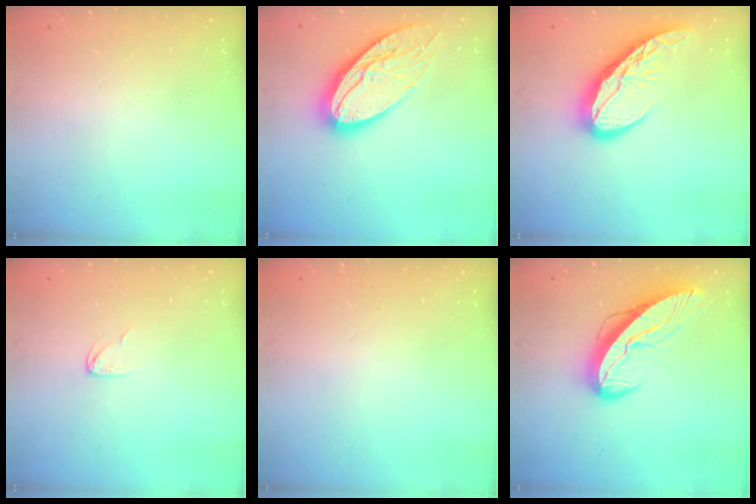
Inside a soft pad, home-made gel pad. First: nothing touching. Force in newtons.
{"total": 18.6, "press": 18.5, "slide": 1.2}
{"total": 12.8, "press": 12.7, "slide": 1.4}
{"total": 4.2, "press": 4.2, "slide": 0.2}
{"total": 0.0}
{"total": 11.9, "press": 11.8, "slide": 1.3}